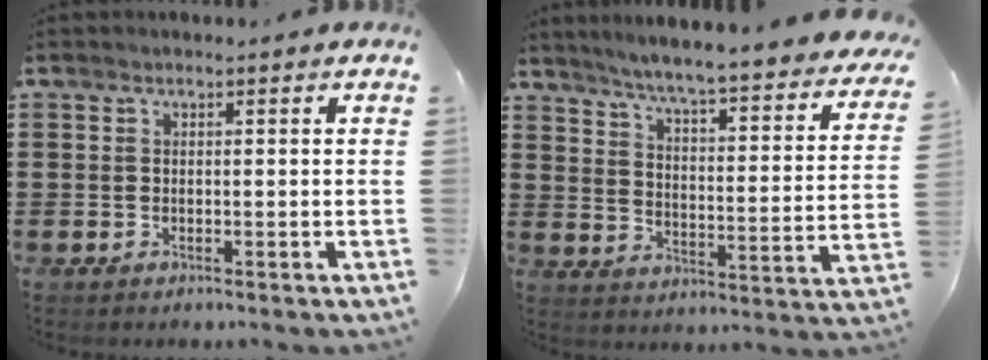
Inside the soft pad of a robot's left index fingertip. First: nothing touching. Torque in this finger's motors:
{"motor_torque": [0.62, 0.44, 1.05, 0.14]}